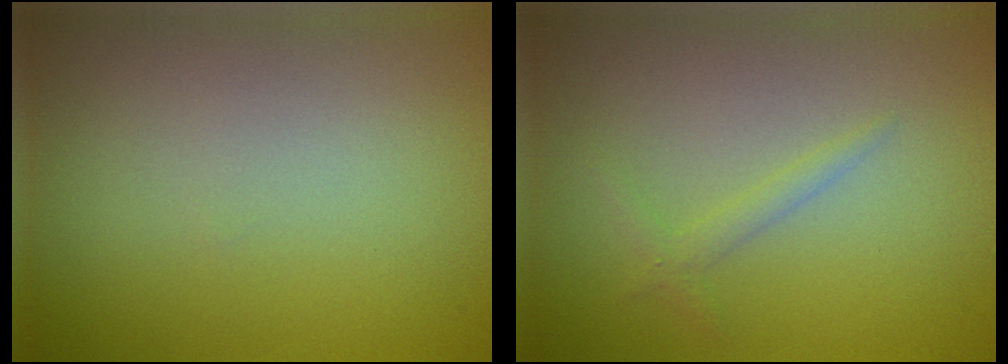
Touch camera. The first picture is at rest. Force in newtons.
{"total": 1.1, "press": 1.1, "slide": 0.1}